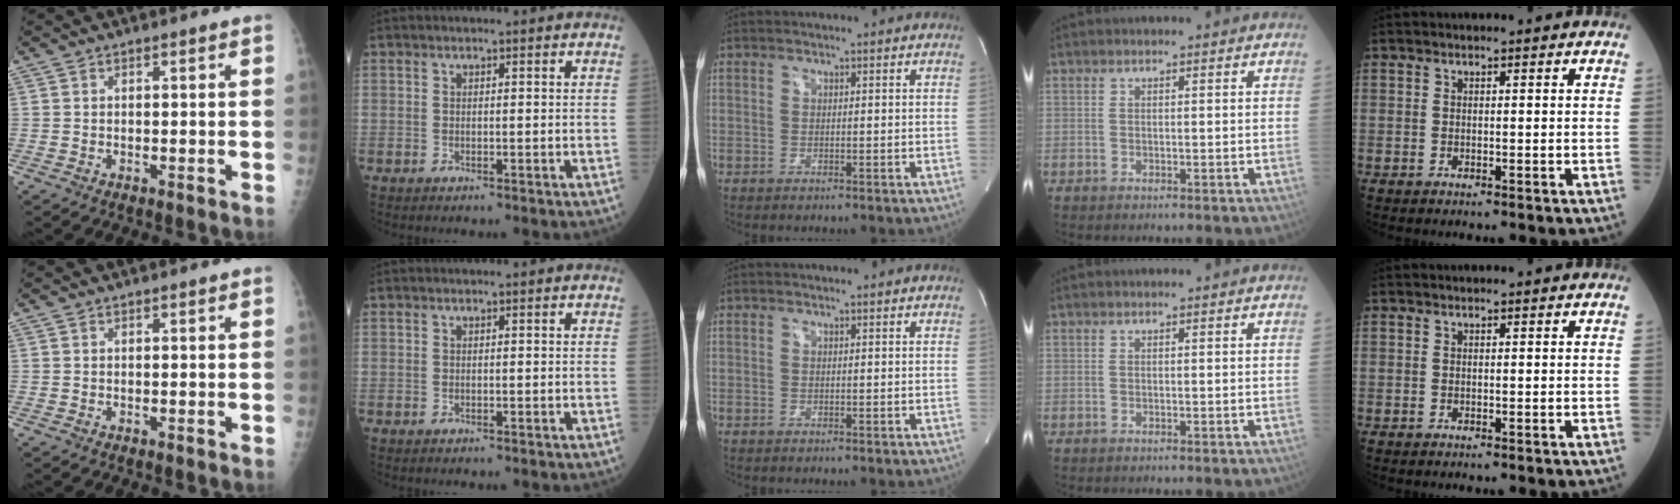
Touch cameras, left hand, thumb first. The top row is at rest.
{}